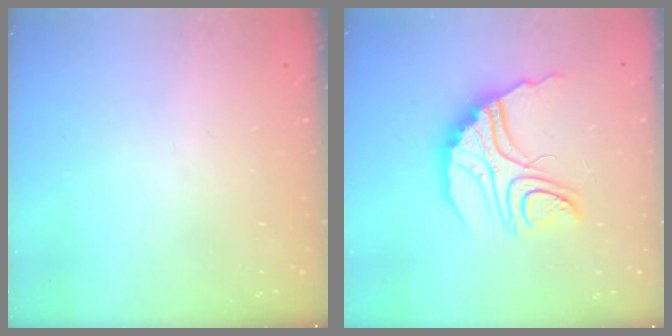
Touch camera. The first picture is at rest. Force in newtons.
{"total": 14.3, "press": 14.2, "slide": 1.2}